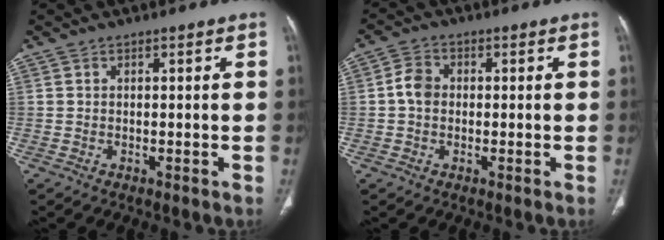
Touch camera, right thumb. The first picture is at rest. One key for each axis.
{"total": 3.9, "fx": -0.1, "fy": 3.1, "fz": 2.3, "tx": -0.040, "ty": 0.010, "tz": -0.009}